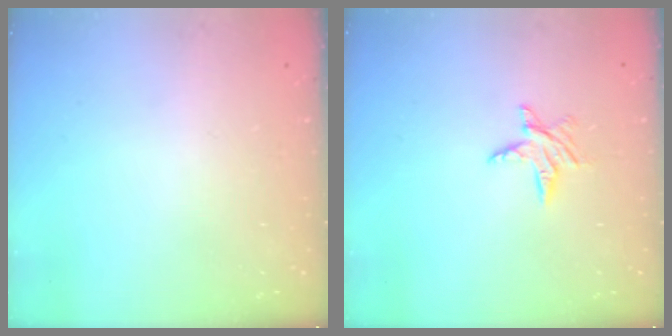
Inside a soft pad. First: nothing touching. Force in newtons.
{"total": 5.8, "press": 5.7, "slide": 0.6}